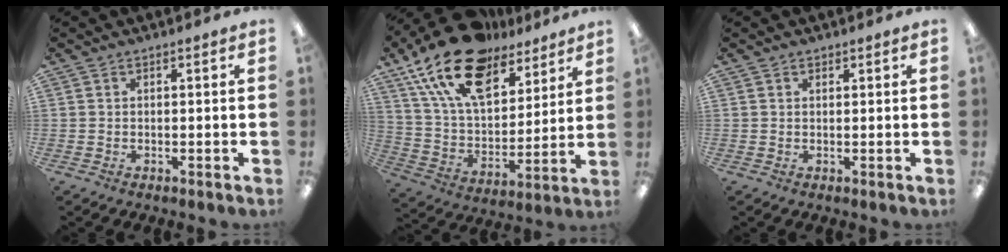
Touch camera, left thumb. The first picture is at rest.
{"total": 21.9, "force": [14.7, 11.2, 11.8], "torque": [-0.228, -0.080, 0.263]}
{"total": 0.8, "force": [0.7, 0.4, 0.1], "torque": [0.006, -0.002, 0.011]}